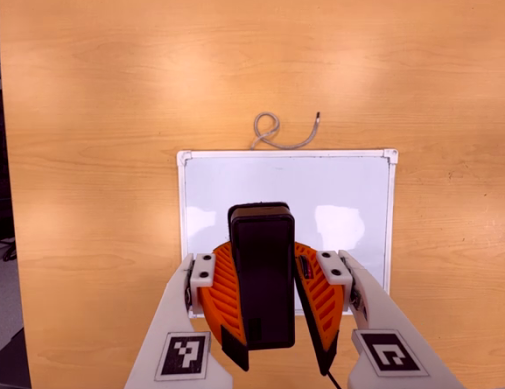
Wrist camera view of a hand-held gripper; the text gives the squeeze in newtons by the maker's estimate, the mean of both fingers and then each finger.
{"total": 10.7, "left": 10.4, "right": 11.1}